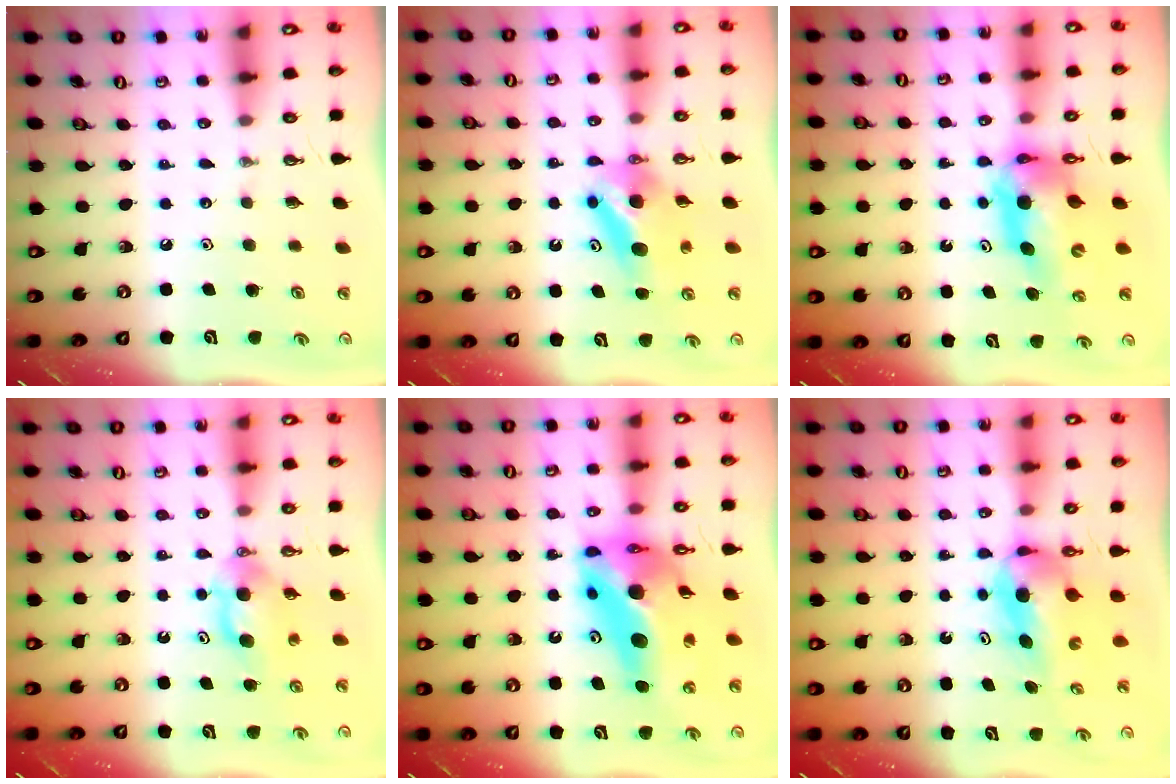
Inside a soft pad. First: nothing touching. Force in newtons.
{"total": 6.5, "press": 6.4, "slide": 1.3}
{"total": 10.8, "press": 10.8, "slide": 1.1}
{"total": 6.4, "press": 6.4, "slide": 0.4}
{"total": 20.4, "press": 18.9, "slide": 7.6}
{"total": 5.4, "press": 5.2, "slide": 1.5}